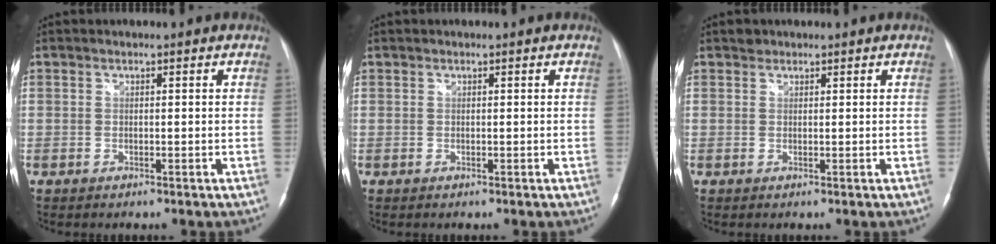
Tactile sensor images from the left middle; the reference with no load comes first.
{"total": 0.0}
{"total": 0.9, "force": [0.7, 0.5, 0.0], "torque": [0.003, 0.003, 0.008]}